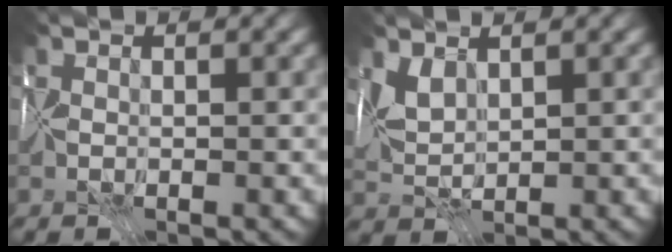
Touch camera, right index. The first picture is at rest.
{"total": 2.3, "force": [1.5, 1.1, 1.3], "torque": [-0.036, 0.004, 0.031]}